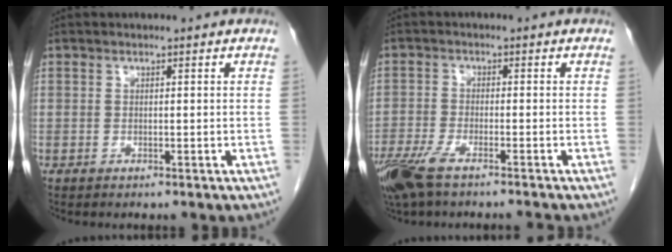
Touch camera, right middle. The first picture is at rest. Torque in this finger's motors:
{"motor_torque": [0.14, -0.11, 0.07, 0.06]}